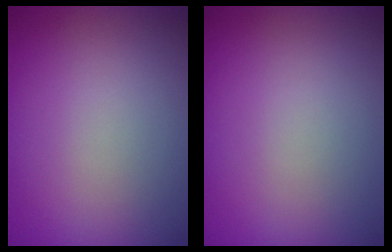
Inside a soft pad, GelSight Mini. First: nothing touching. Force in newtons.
{"total": 0.0}